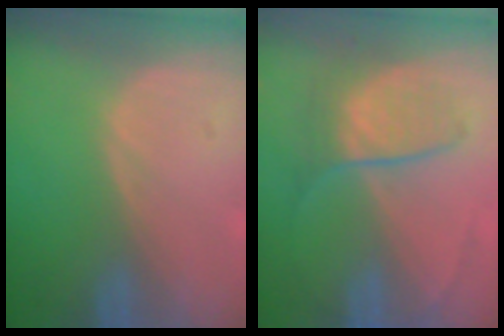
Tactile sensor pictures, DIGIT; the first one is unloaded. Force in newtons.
{"total": 6.3, "press": 6.3, "slide": 0.6}